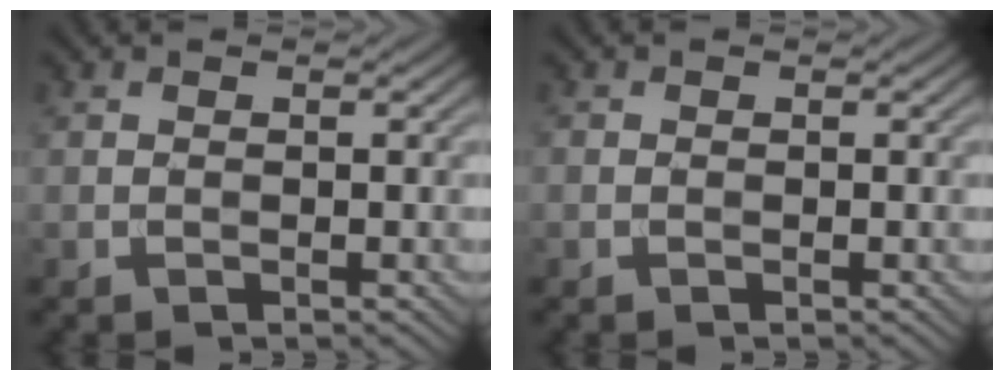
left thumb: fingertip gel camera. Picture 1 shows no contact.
{"total": 0.0}